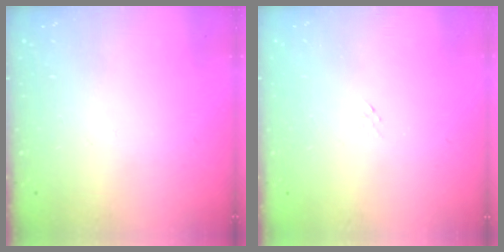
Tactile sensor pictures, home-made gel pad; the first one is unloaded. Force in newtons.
{"total": 0.0}